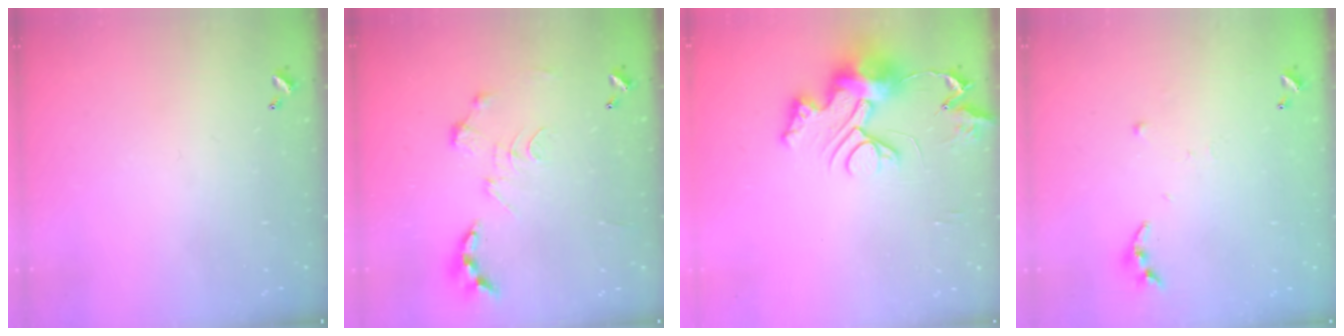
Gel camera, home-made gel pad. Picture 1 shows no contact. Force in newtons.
{"total": 0.0}
{"total": 13.0, "press": 13.0, "slide": 0.8}
{"total": 3.8, "press": 3.8, "slide": 0.3}